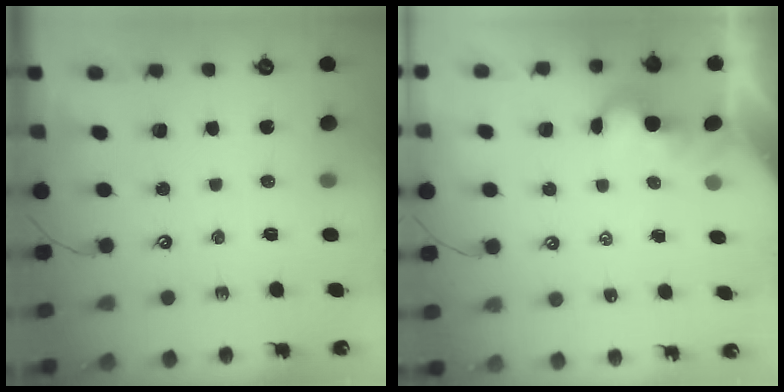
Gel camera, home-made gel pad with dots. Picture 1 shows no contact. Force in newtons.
{"total": 2.1, "press": 2.1, "slide": 0.4}